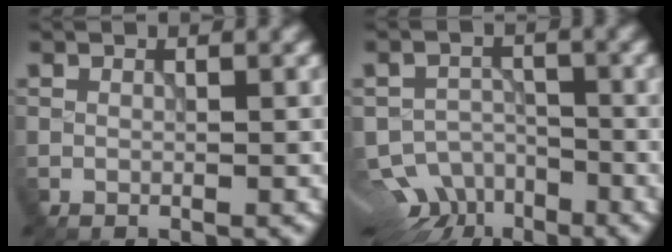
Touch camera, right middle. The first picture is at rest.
{"total": 9.5, "force": [-6.9, 5.4, 3.6], "torque": [-0.051, -0.012, -0.084]}